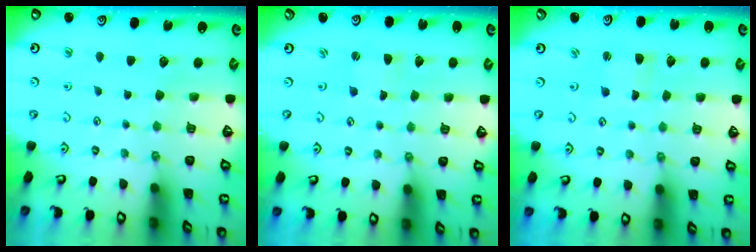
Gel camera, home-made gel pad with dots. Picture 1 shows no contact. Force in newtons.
{"total": 1.0, "press": 1.0, "slide": 0.2}
{"total": 1.9, "press": 1.9, "slide": 0.4}